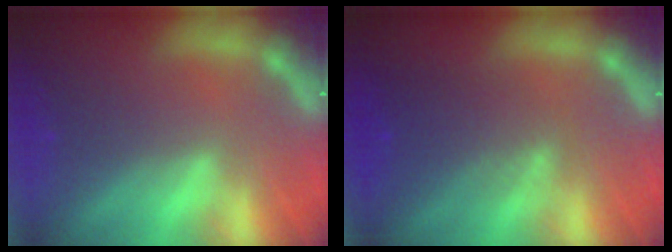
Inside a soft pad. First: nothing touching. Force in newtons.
{"total": 4.6}